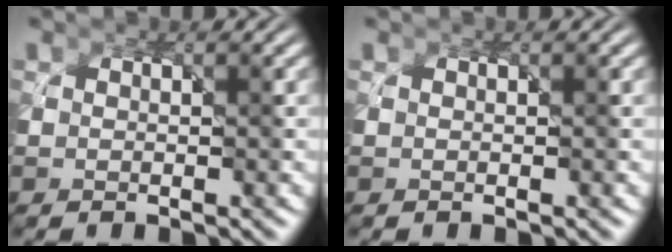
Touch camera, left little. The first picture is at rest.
{"total": 0.0}